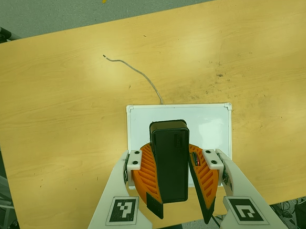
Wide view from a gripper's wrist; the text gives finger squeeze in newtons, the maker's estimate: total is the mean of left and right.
{"total": 11.4, "left": 11.1, "right": 11.6}